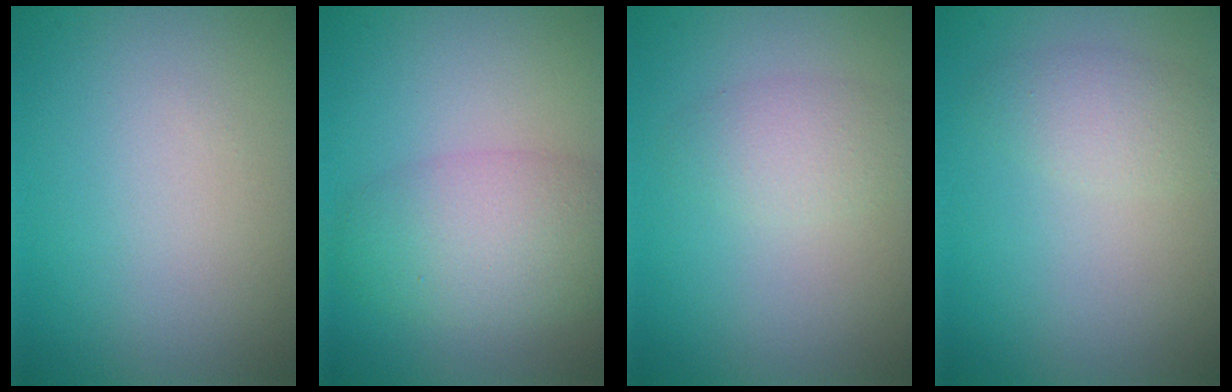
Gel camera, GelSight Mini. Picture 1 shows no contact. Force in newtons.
{"total": 5.2, "press": 5.2, "slide": 0.1}
{"total": 2.1, "press": 2.1, "slide": 0.1}
{"total": 2.1, "press": 2.1, "slide": 0.1}